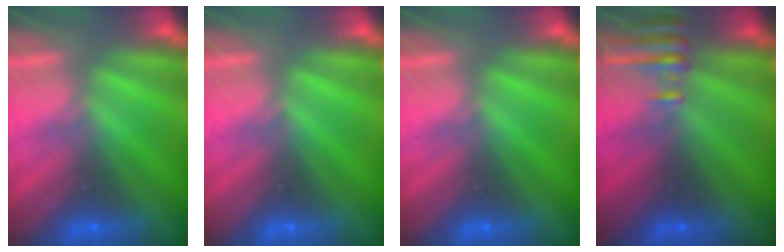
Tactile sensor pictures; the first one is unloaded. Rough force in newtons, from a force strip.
{"total": 0.0}
{"total": 0.0}
{"total": 5.8}